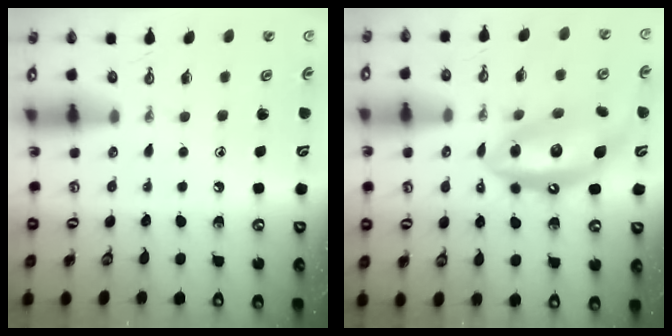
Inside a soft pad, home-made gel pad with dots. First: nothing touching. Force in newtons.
{"total": 14.5, "press": 14.4, "slide": 1.4}